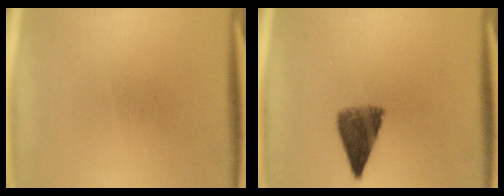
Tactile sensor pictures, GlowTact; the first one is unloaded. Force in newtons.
{"total": 6.7}